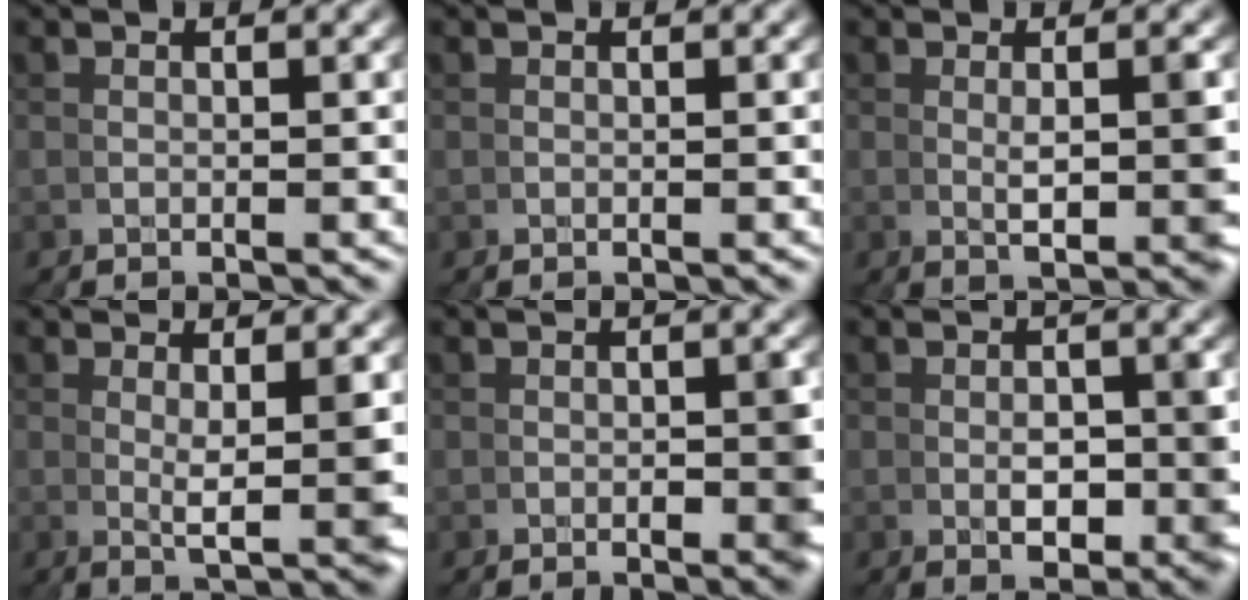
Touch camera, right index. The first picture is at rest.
{"total": 0.0}
{"total": 2.9, "force": [0.4, -1.5, 2.4], "torque": [-0.027, 0.019, 0.004]}
{"total": 3.6, "force": [0.7, -1.6, 3.2], "torque": [-0.045, 0.016, 0.009]}
{"total": 2.6, "force": [-0.3, 0.9, 2.4], "torque": [-0.031, -0.004, -0.002]}
{"total": 3.2, "force": [0.0, 0.6, 3.2], "torque": [-0.038, 0.008, 0.000]}